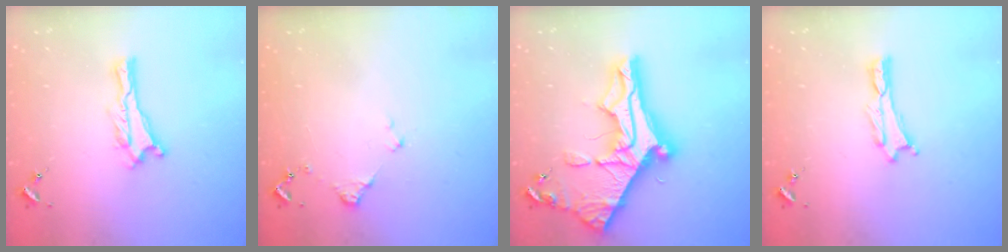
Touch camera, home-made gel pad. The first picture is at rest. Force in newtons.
{"total": 1.2, "press": 1.2, "slide": 0.2}
{"total": 12.4, "press": 12.3, "slide": 1.4}
{"total": 0.0}